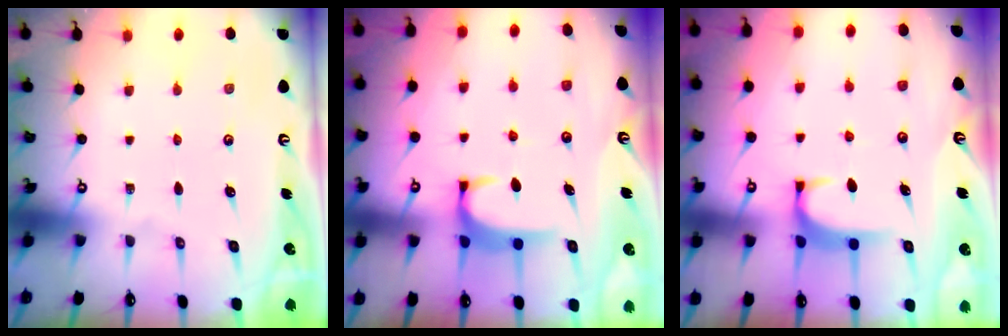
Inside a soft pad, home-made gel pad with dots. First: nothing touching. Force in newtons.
{"total": 2.0, "press": 1.9, "slide": 0.6}
{"total": 1.6, "press": 1.5, "slide": 0.5}